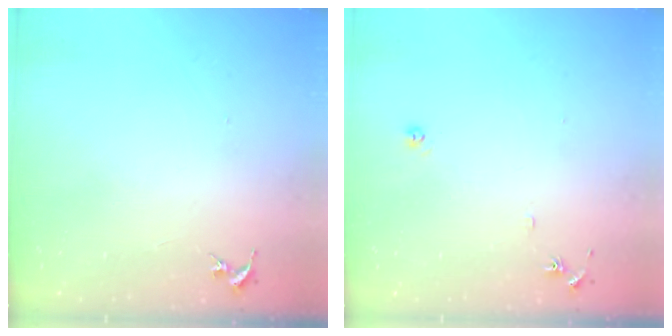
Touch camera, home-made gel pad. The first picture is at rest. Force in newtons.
{"total": 5.8, "press": 5.8, "slide": 0.6}